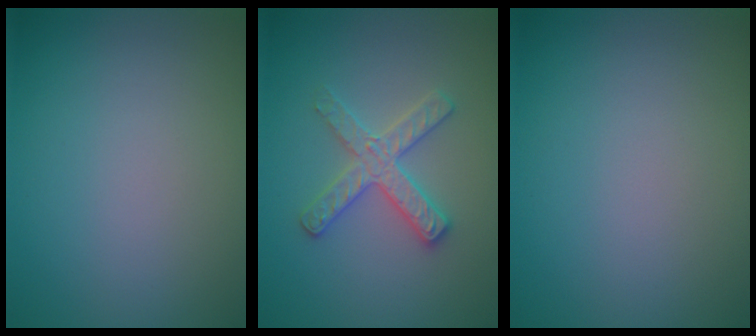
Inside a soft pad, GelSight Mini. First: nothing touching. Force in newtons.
{"total": 2.8, "press": 2.8, "slide": 0.3}
{"total": 0.0}